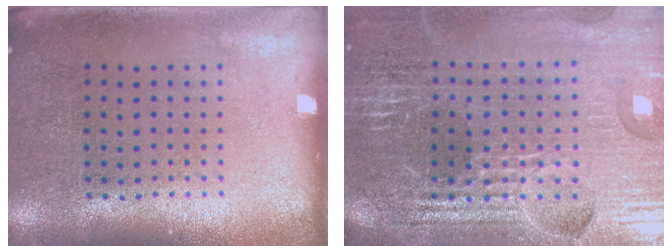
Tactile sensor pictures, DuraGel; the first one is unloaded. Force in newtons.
{"total": 5.2, "press": 4.8, "slide": 2.0}